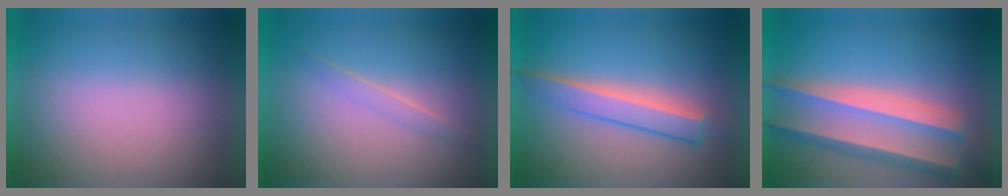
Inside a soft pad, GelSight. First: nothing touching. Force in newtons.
{"total": 1.1}
{"total": 3.2}
{"total": 6.4}